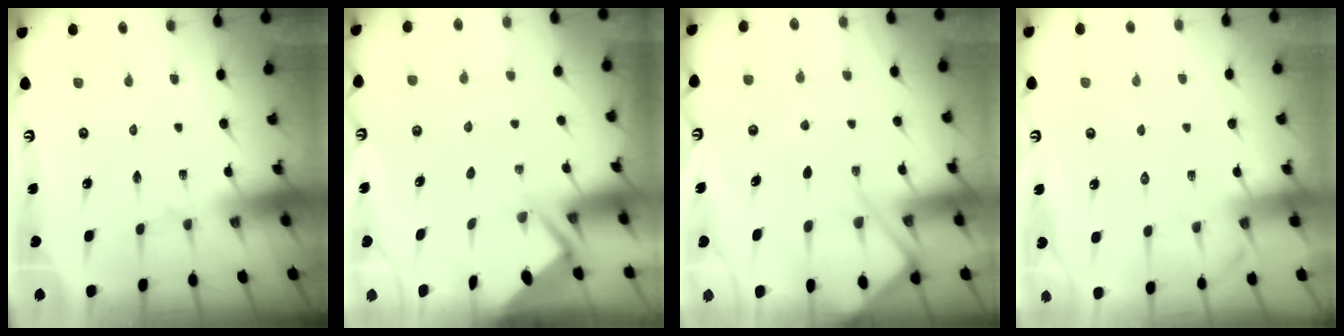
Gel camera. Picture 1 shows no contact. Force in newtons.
{"total": 2.7, "press": 2.7, "slide": 0.4}
{"total": 7.7, "press": 7.6, "slide": 0.9}
{"total": 5.0, "press": 5.0, "slide": 0.6}